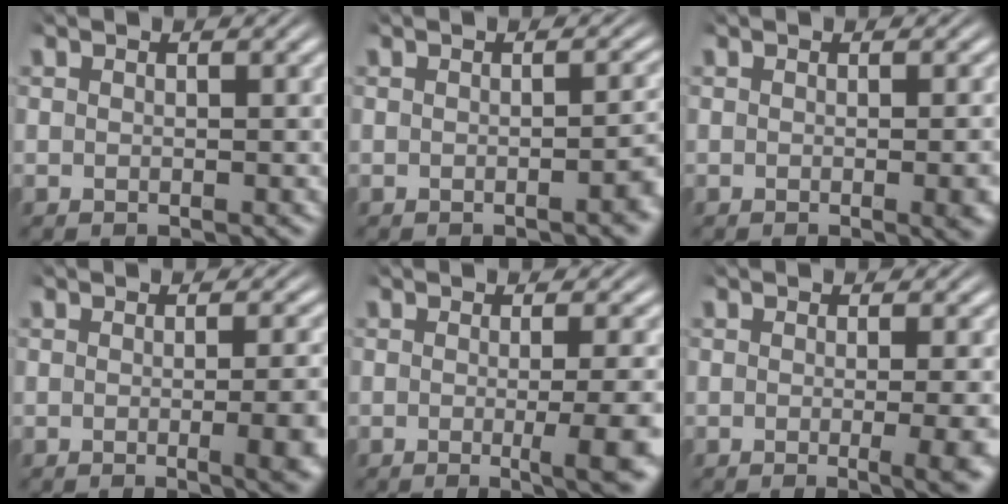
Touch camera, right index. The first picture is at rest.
{"total": 1.6, "force": [-0.9, 0.1, 1.4], "torque": [-0.015, 0.007, -0.018]}
{"total": 1.7, "force": [-0.5, 0.1, 1.6], "torque": [-0.016, 0.002, -0.010]}
{"total": 3.9, "force": [-1.3, 0.5, 3.7], "torque": [-0.036, 0.003, -0.024]}
{"total": 5.4, "force": [-1.8, 0.8, 5.0], "torque": [-0.044, 0.001, -0.032]}
{"total": 4.3, "force": [-1.3, 0.5, 4.0], "torque": [-0.035, 0.000, -0.025]}